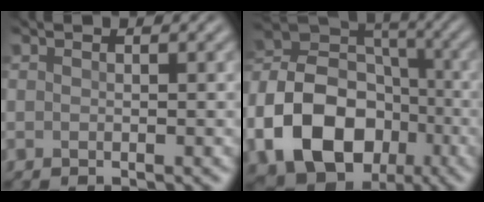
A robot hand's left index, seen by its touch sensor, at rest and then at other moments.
{"total": 13.0, "force": [-4.7, 9.7, 7.2], "torque": [-0.153, -0.008, -0.090]}